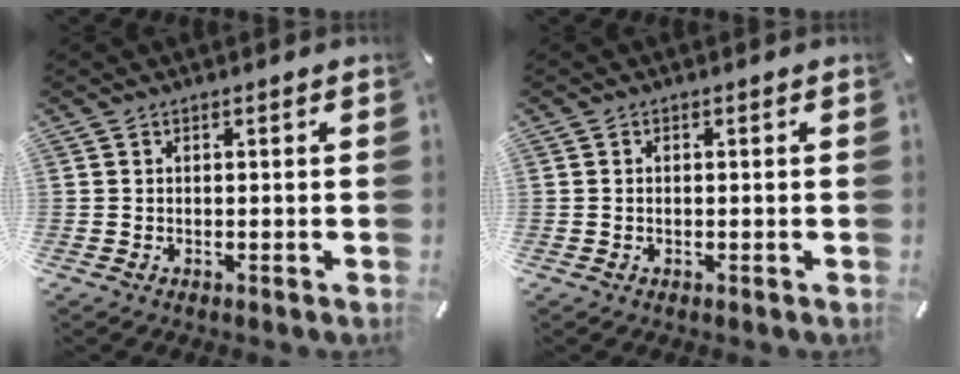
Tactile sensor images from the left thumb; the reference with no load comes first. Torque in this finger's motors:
{"motor_torque": [-0.10, -0.41, -0.10, 0.01, 0.00]}